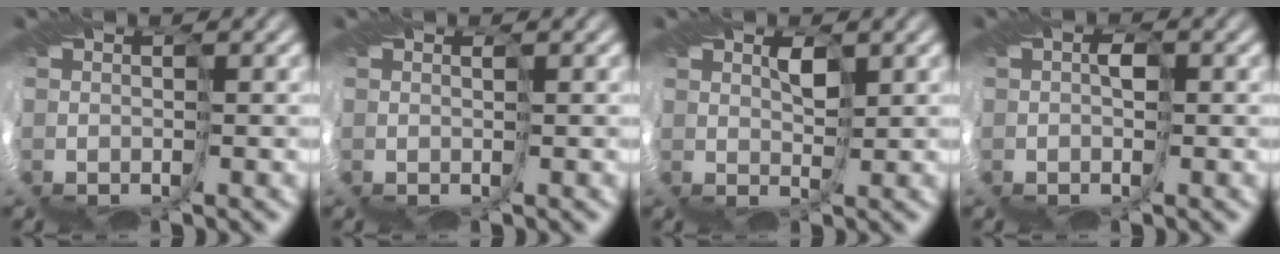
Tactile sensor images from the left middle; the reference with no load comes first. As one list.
[{"total": 0.0}, {"total": 1.2, "force": [1.1, -0.3, 0.3], "torque": [-0.013, 0.005, 0.024]}, {"total": 1.0, "force": [-0.3, 0.4, 0.8], "torque": [-0.016, 0.004, -0.005]}]